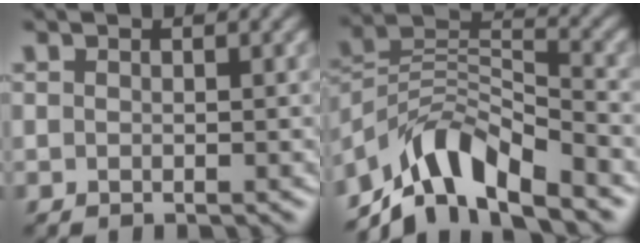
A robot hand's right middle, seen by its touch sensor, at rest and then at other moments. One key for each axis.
{"total": 7.9, "fx": -6.1, "fy": 2.9, "fz": 4.1, "tx": -0.056, "ty": 0.009, "tz": -0.116}